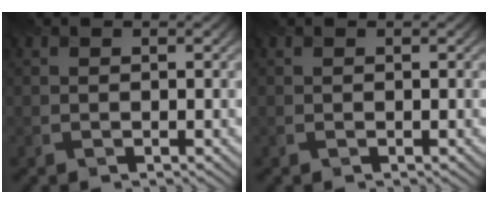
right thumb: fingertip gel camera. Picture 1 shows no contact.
{"total": 0.0}